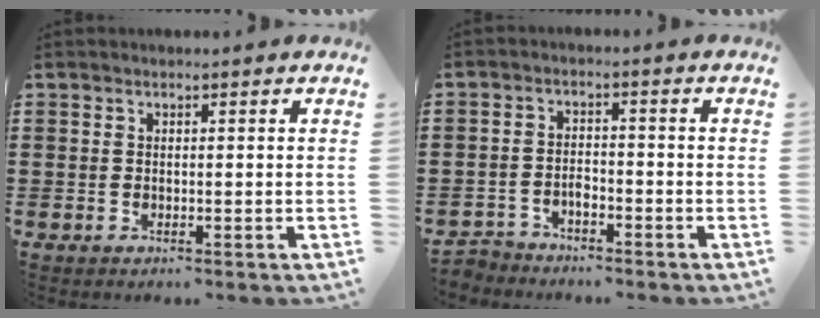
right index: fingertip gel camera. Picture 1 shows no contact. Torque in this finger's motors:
{"motor_torque": [1.09, 1.05, 0.01, 0.00]}